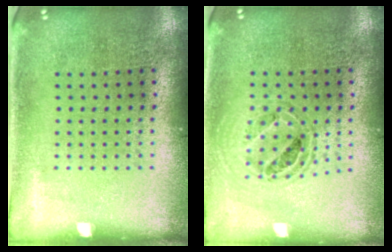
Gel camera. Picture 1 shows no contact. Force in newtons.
{"total": 0.8, "press": 0.8, "slide": 0.1}